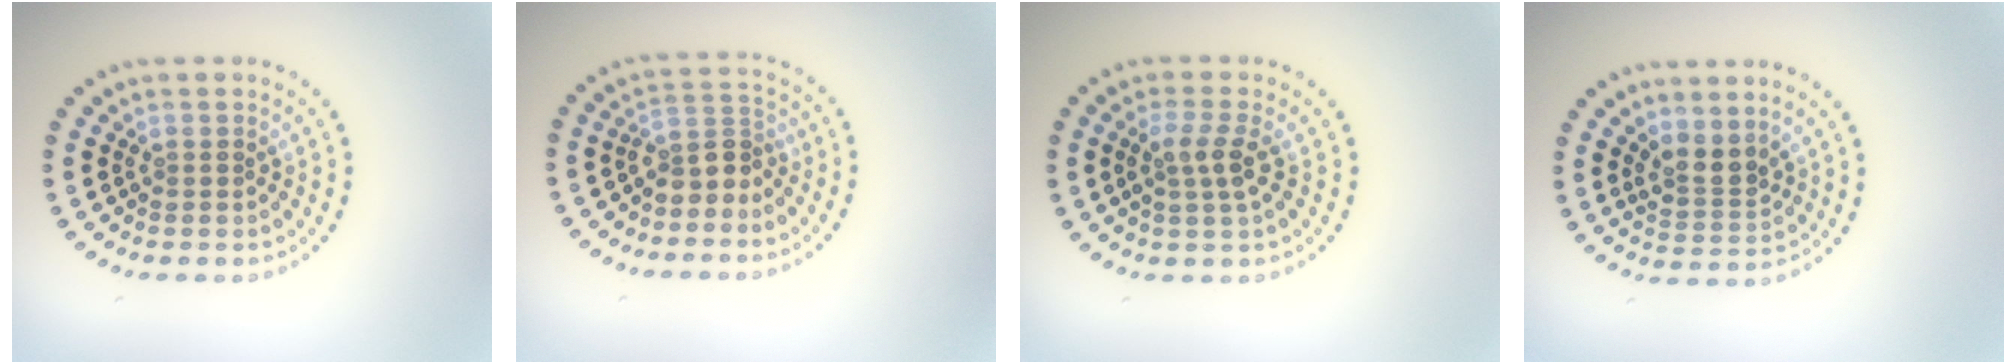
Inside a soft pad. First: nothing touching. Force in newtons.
{"total": 2.8, "press": 2.3, "slide": 1.6}
{"total": 2.4, "press": 2.2, "slide": 1.1}
{"total": 2.7, "press": 2.2, "slide": 1.4}